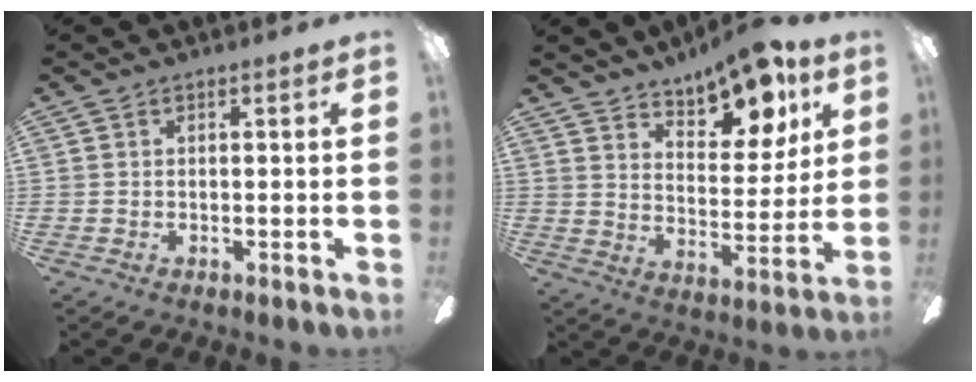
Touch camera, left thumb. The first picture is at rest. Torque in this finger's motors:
{"motor_torque": [0.28, 0.33, 0.18, 0.31, 0.07]}